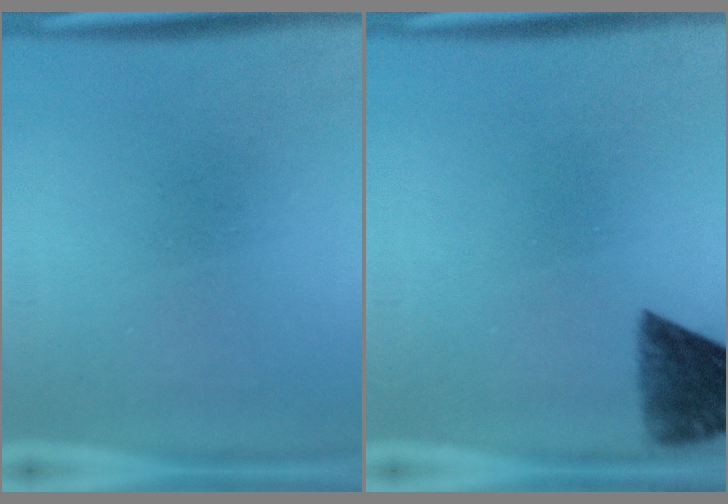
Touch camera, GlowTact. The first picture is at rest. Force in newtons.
{"total": 8.4}